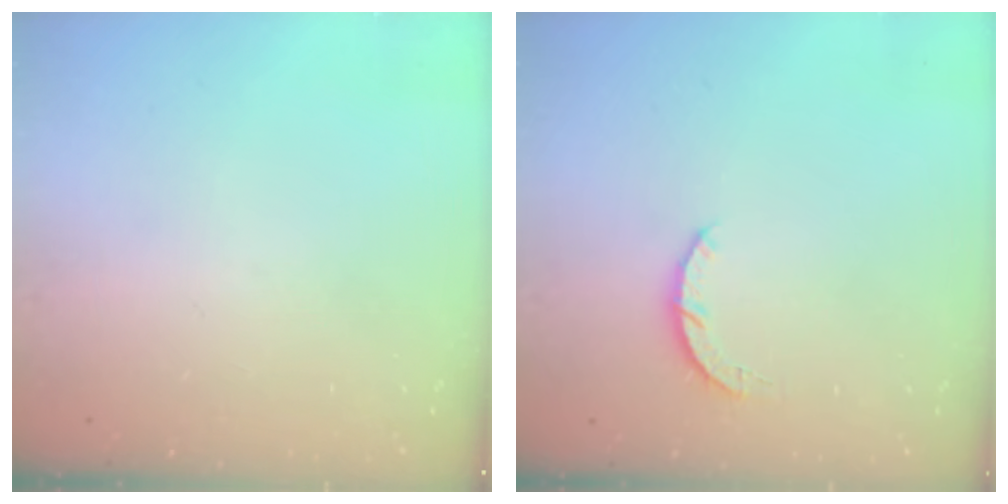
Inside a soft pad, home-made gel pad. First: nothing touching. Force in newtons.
{"total": 3.0, "press": 3.0, "slide": 0.4}